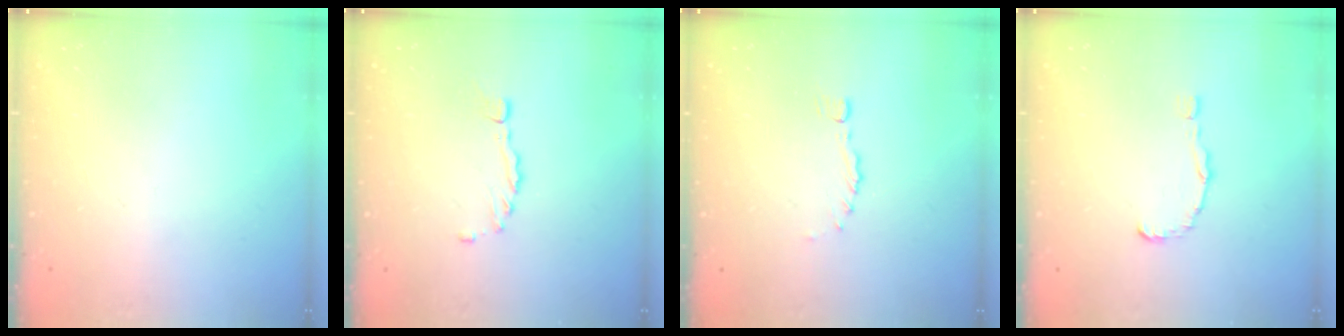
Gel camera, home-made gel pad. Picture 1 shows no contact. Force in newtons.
{"total": 1.6, "press": 1.6, "slide": 0.2}
{"total": 0.0}
{"total": 1.5, "press": 1.5, "slide": 0.0}